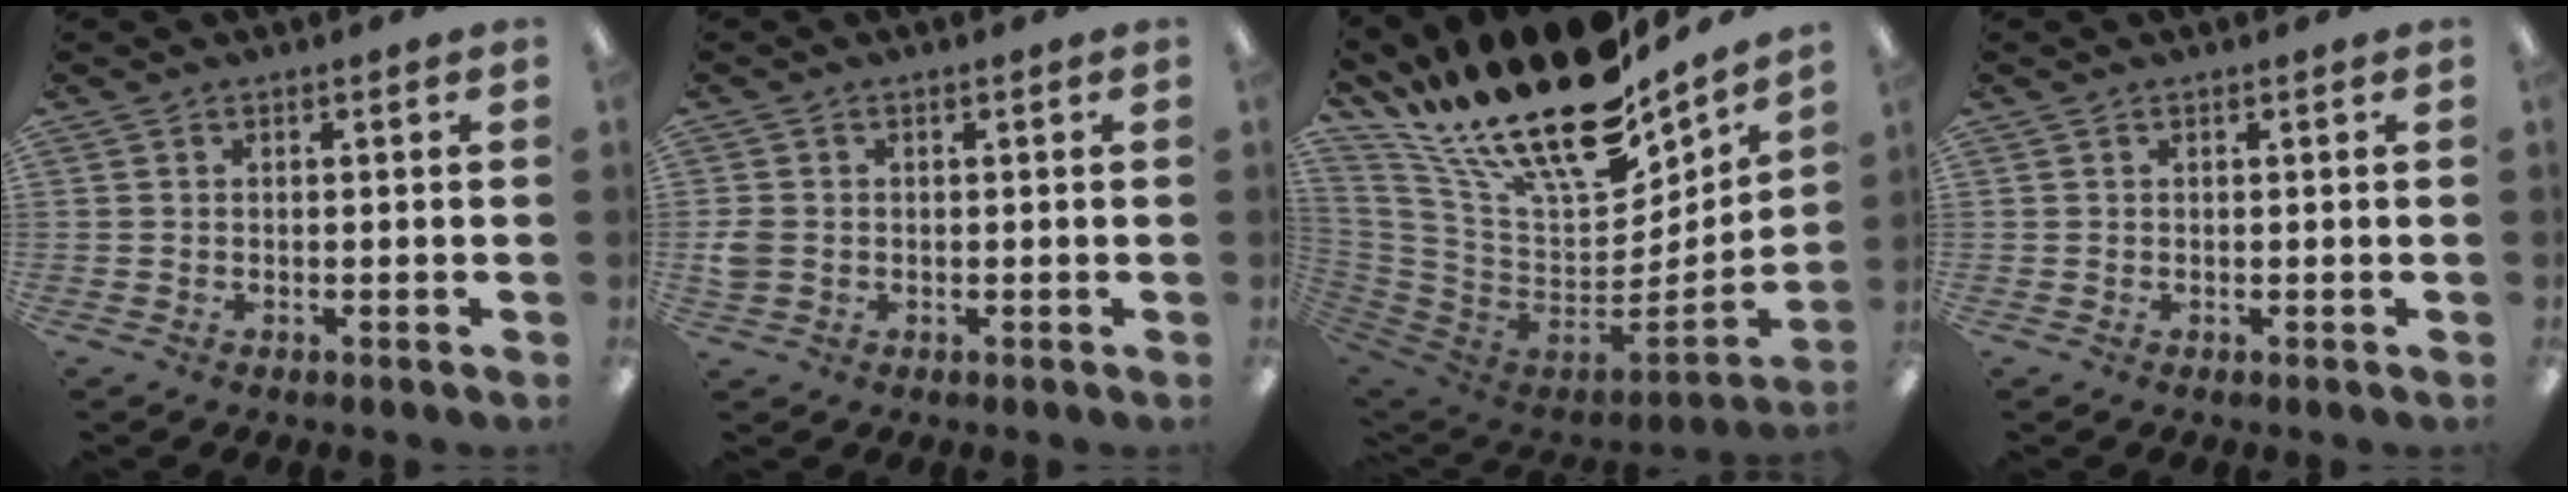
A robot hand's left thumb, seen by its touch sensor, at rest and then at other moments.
{"total": 3.0, "force": [-0.2, 2.5, 1.6], "torque": [-0.020, 0.003, -0.005]}
{"total": 26.1, "force": [18.1, 9.9, 16.0], "torque": [-0.308, -0.127, 0.316]}
{"total": 0.0}